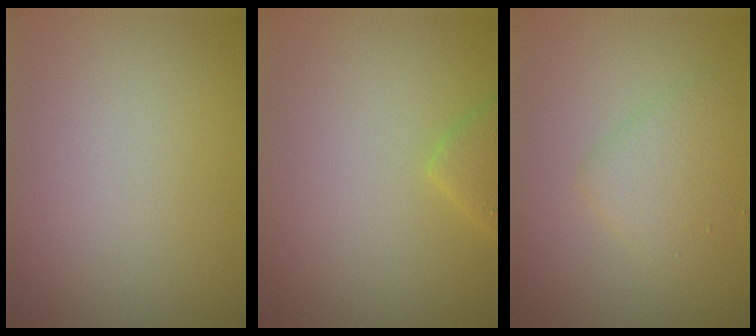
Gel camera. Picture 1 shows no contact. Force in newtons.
{"total": 1.9, "press": 1.9, "slide": 0.1}
{"total": 2.6, "press": 2.6, "slide": 0.1}